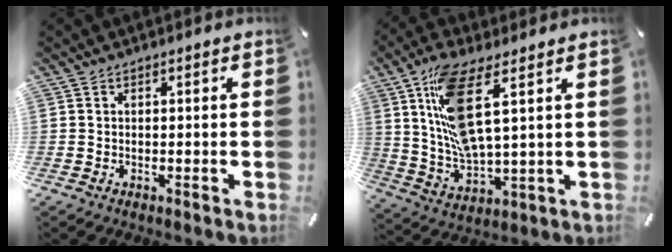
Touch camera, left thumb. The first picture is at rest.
{"total": 13.9, "force": [5.5, 4.5, 12.0], "torque": [-0.270, -0.017, 0.094]}